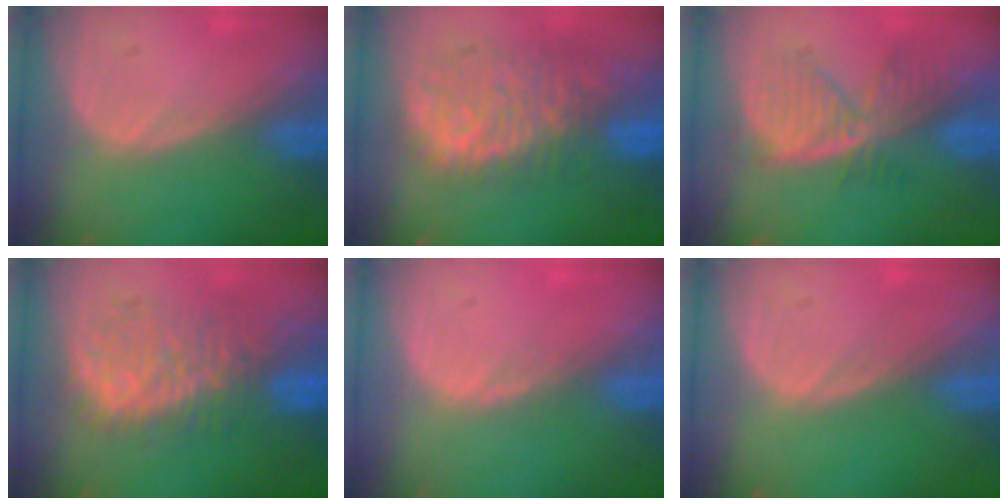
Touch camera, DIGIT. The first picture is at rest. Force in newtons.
{"total": 11.0, "press": 9.5, "slide": 5.5}
{"total": 6.8, "press": 6.3, "slide": 2.6}
{"total": 9.4, "press": 8.9, "slide": 3.0}
{"total": 0.5, "press": 0.5, "slide": 0.1}
{"total": 0.0}